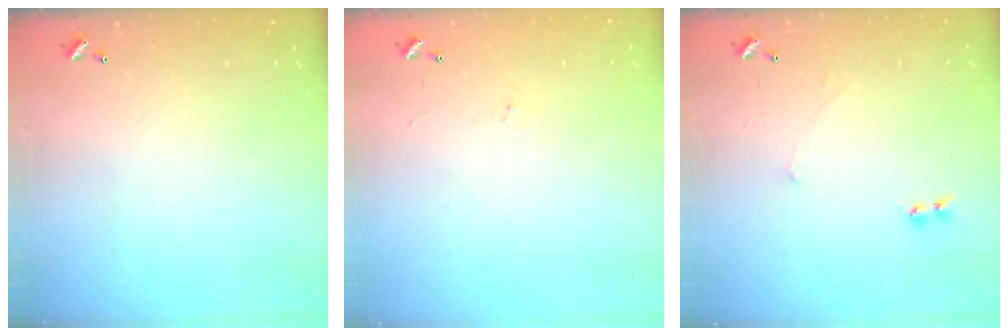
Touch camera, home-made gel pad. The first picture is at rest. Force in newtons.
{"total": 0.7, "press": 0.4, "slide": 0.6}
{"total": 2.4, "press": 2.3, "slide": 0.5}